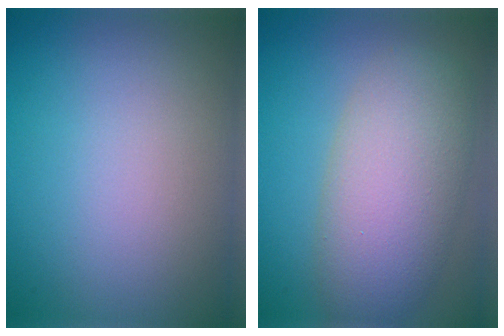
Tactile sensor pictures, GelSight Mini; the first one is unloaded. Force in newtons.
{"total": 7.5, "press": 7.5, "slide": 0.4}